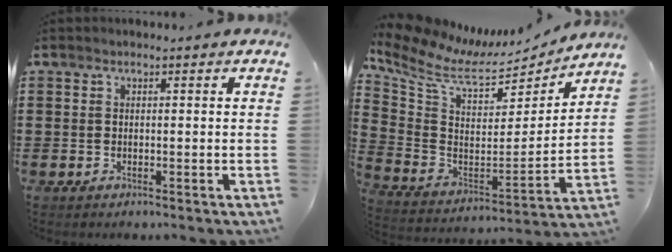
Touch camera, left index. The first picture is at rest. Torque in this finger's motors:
{"motor_torque": [2.14, 0.00, 0.56, 0.11]}